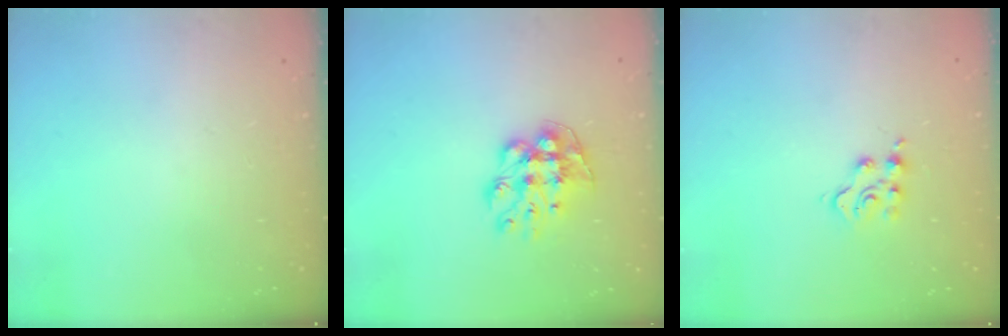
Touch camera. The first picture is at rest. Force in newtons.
{"total": 9.8, "press": 9.8, "slide": 0.7}
{"total": 4.8, "press": 4.8, "slide": 0.2}